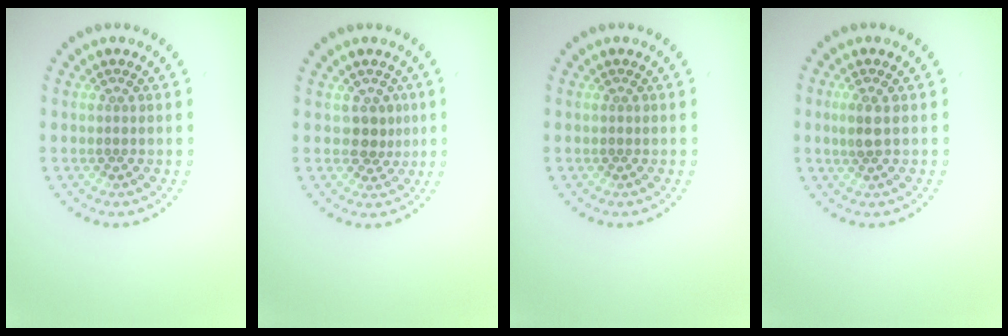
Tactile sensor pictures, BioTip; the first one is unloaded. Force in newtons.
{"total": 2.0, "press": 1.5, "slide": 1.3}
{"total": 0.0}
{"total": 1.4, "press": 1.3, "slide": 0.7}